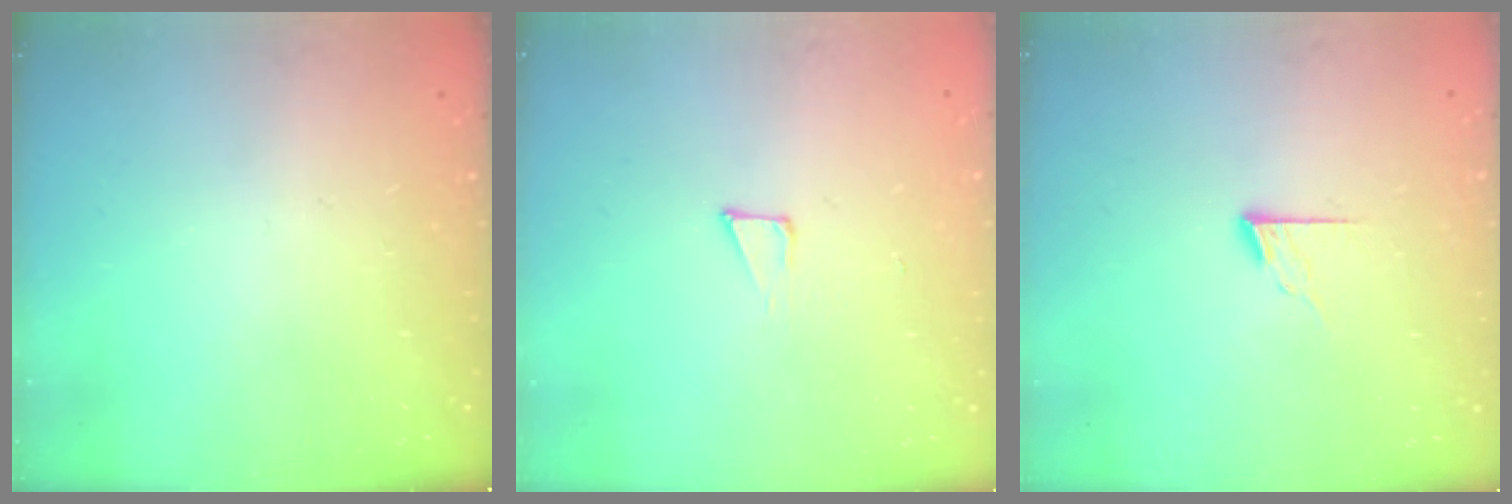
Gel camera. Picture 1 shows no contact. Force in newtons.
{"total": 4.6, "press": 4.5, "slide": 0.8}
{"total": 5.7, "press": 5.7, "slide": 0.6}